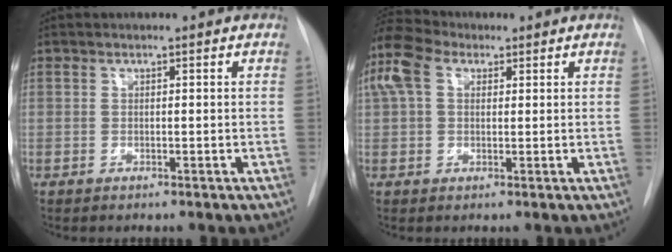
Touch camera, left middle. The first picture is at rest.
{"total": 10.9, "force": [5.0, 6.9, 6.8], "torque": [-0.183, 0.053, 0.094]}